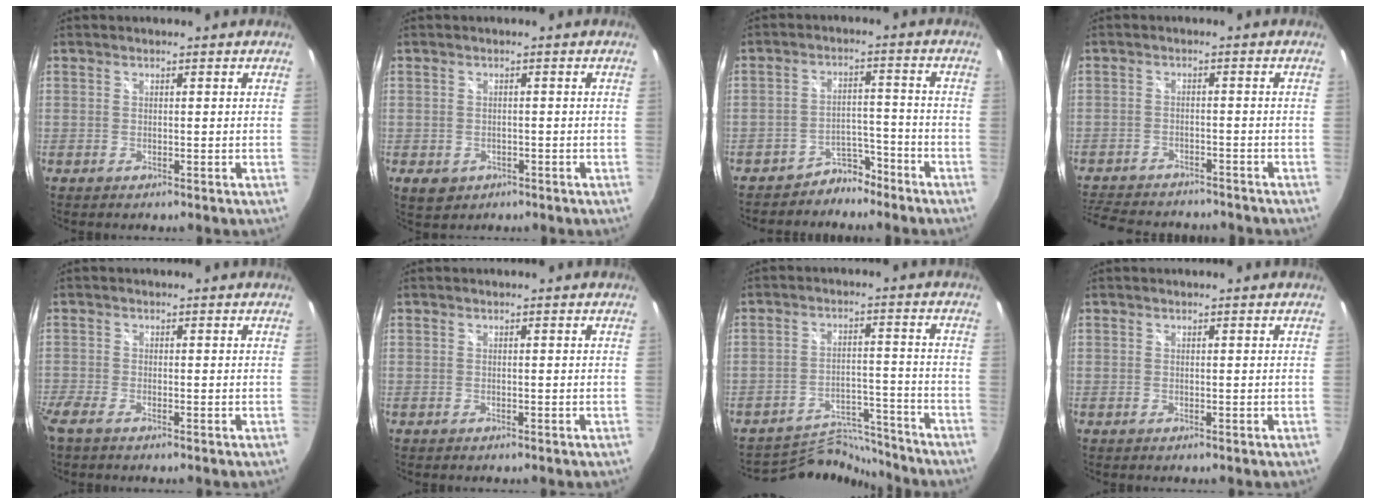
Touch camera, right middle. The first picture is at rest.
{"total": 4.1, "force": [-1.7, 3.2, 1.8], "torque": [-0.039, -0.009, -0.020]}
{"total": 5.7, "force": [-5.0, 2.7, 0.8], "torque": [-0.020, 0.019, -0.074]}
{"total": 14.0, "force": [-12.2, 4.5, 5.2], "torque": [-0.128, -0.010, -0.184]}
{"total": 2.5, "force": [-1.9, 0.4, 1.5], "torque": [-0.040, -0.008, -0.042]}
{"total": 0.0}
{"total": 10.3, "force": [-10.2, 0.9, 0.0], "torque": [-0.015, 0.013, -0.164]}
{"total": 0.0}